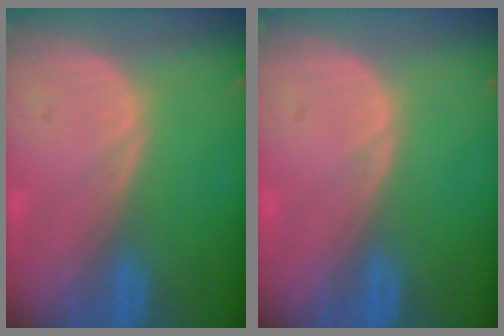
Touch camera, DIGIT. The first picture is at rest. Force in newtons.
{"total": 0.5, "press": 0.1, "slide": 0.5}